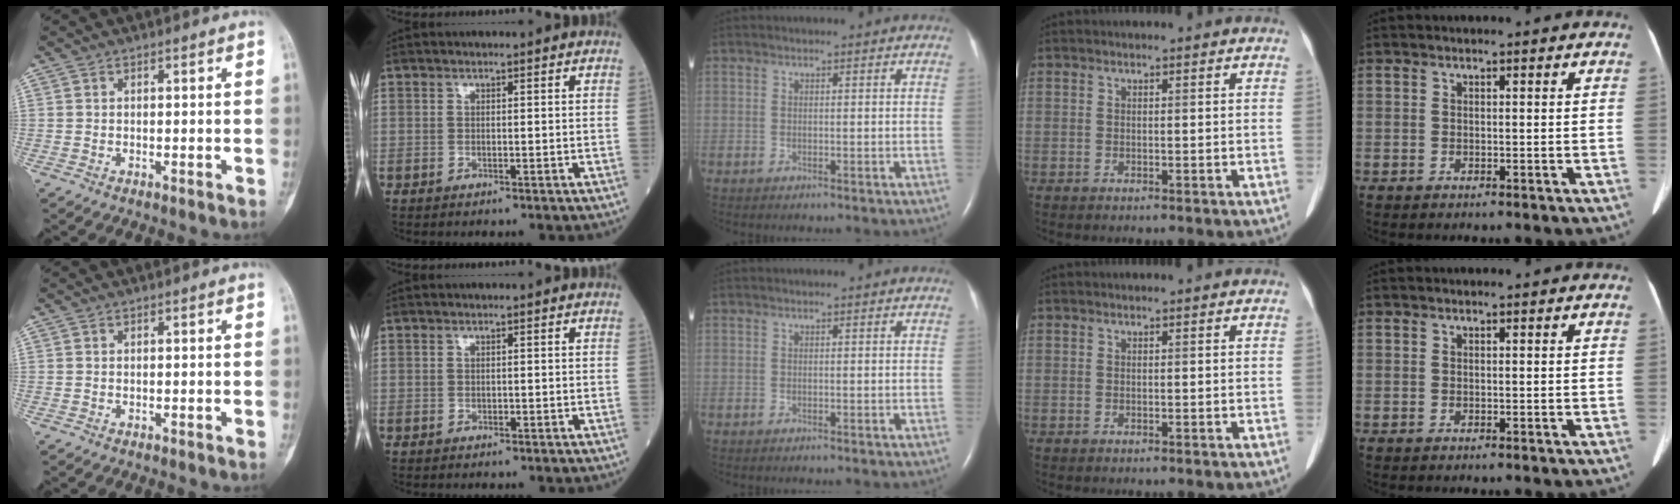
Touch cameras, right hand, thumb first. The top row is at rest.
{}